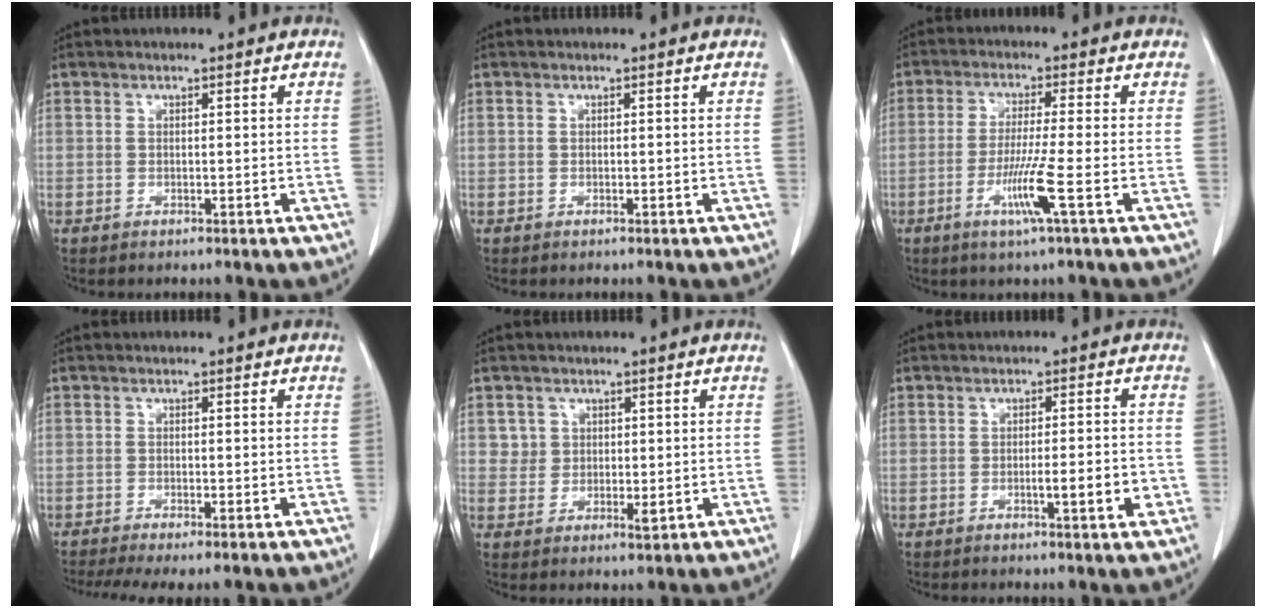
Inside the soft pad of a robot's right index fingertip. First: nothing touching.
{"total": 0.0}
{"total": 6.6, "force": [-2.5, -1.2, 6.0], "torque": [-0.119, -0.020, -0.052]}
{"total": 6.2, "force": [-4.5, 1.0, 4.2], "torque": [-0.069, -0.014, -0.074]}
{"total": 3.4, "force": [1.1, 3.1, 0.9], "torque": [-0.008, -0.007, 0.018]}
{"total": 4.5, "force": [-1.3, 0.5, 4.3], "torque": [-0.064, -0.002, -0.015]}